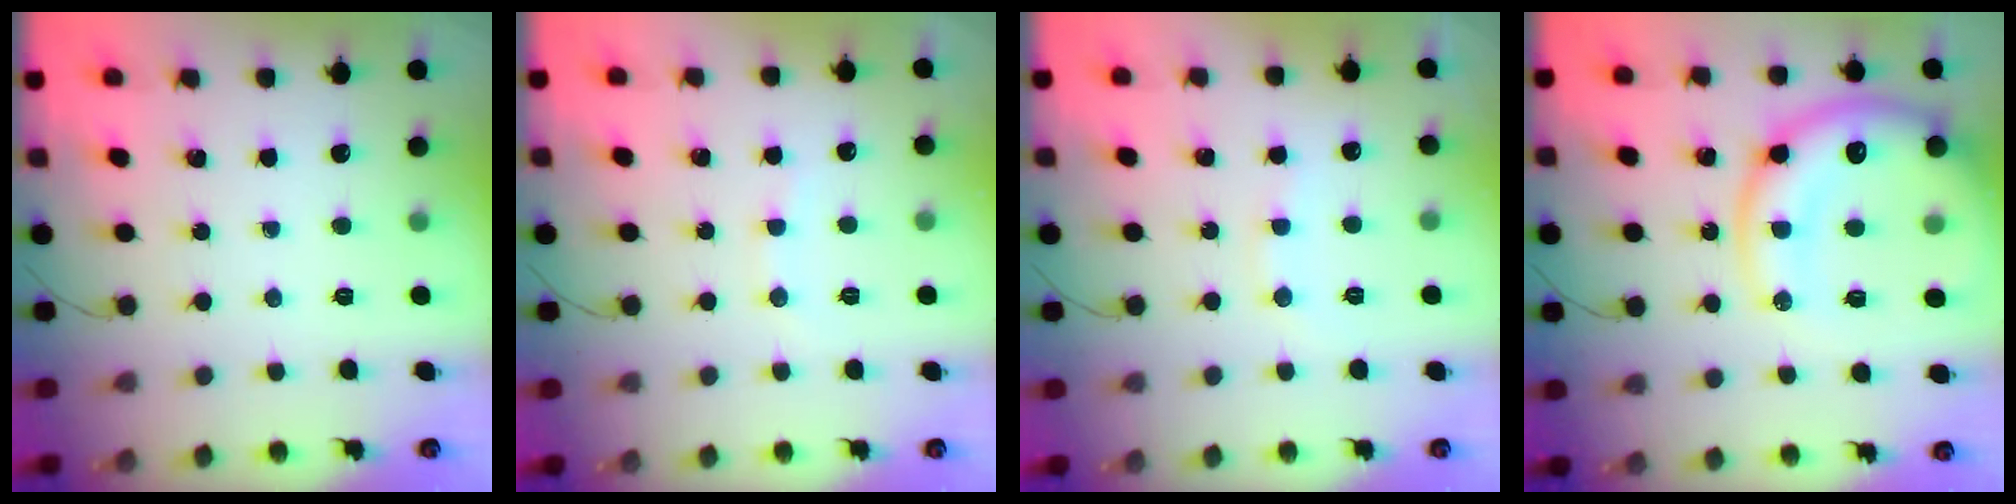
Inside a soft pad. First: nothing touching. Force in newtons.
{"total": 3.3, "press": 3.2, "slide": 0.9}
{"total": 7.4, "press": 7.3, "slide": 1.3}
{"total": 18.7, "press": 18.3, "slide": 3.8}